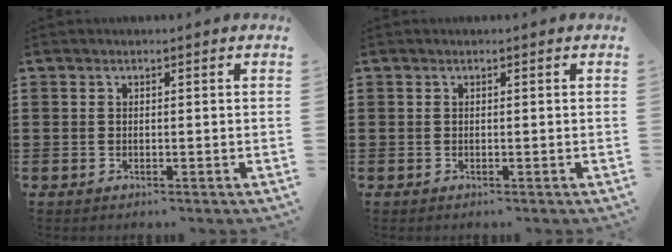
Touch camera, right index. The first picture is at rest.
{"total": 0.0}